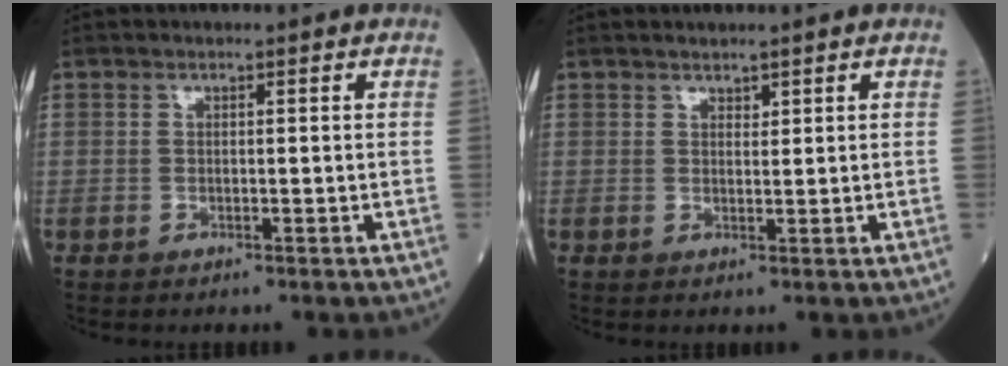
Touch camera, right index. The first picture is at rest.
{"total": 1.4, "force": [1.2, 0.5, 0.5], "torque": [-0.009, 0.005, 0.022]}